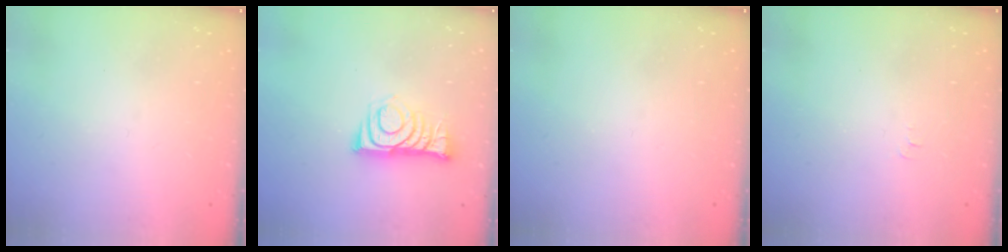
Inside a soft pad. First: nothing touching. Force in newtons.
{"total": 8.9, "press": 8.8, "slide": 0.9}
{"total": 0.0}
{"total": 4.3, "press": 4.2, "slide": 0.6}